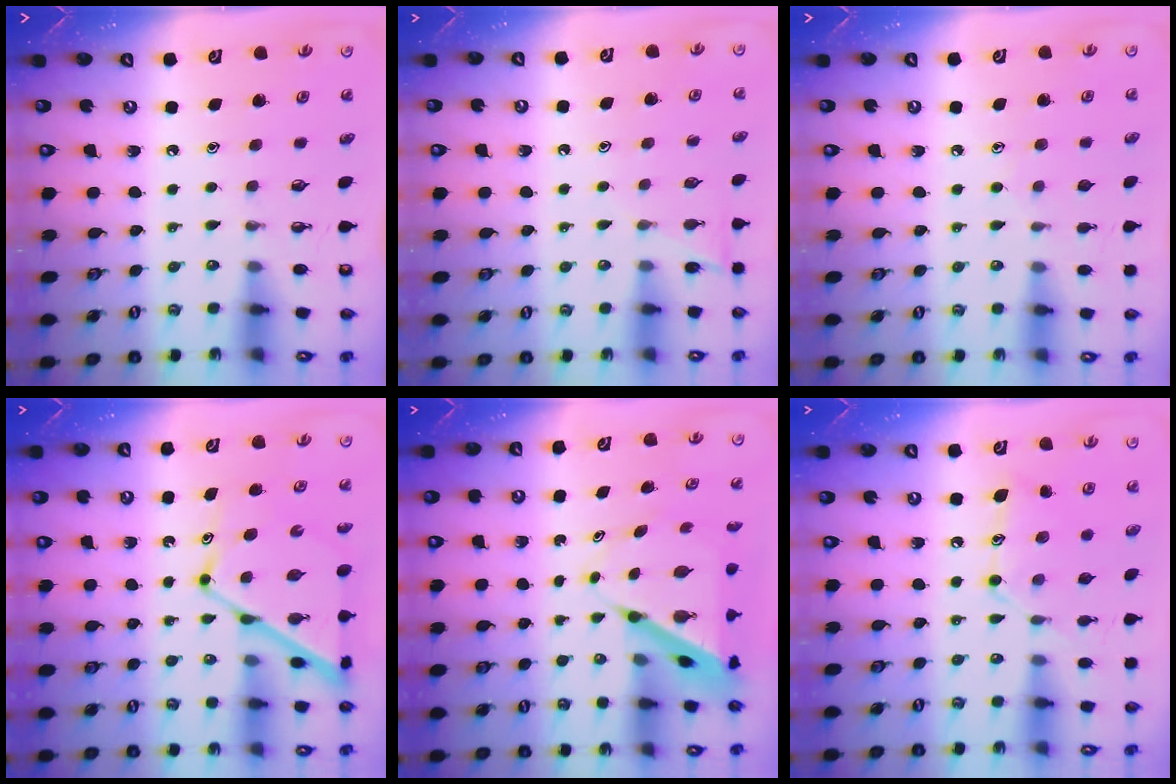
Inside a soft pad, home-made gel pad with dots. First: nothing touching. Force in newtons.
{"total": 5.7, "press": 5.7, "slide": 0.5}
{"total": 5.7, "press": 5.7, "slide": 0.4}
{"total": 13.3, "press": 13.2, "slide": 1.3}
{"total": 8.1, "press": 8.1, "slide": 0.8}
{"total": 12.1, "press": 12.0, "slide": 0.7}